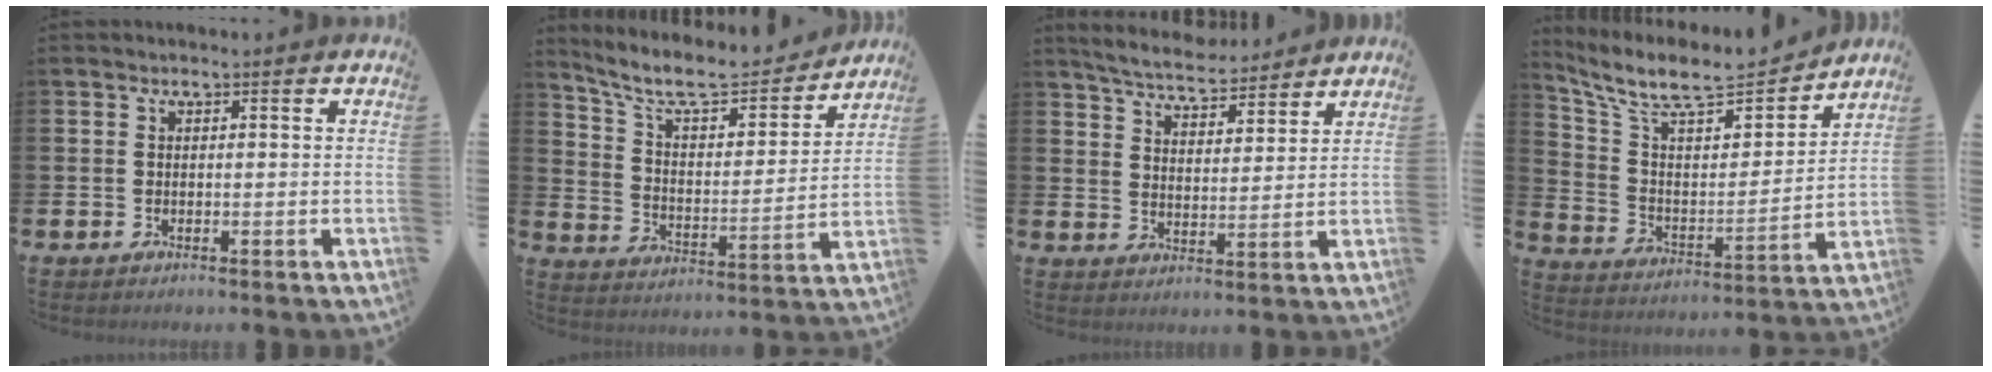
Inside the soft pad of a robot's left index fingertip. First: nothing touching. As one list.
[{"total": 9.0, "force": [8.0, 2.5, 3.4], "torque": [-0.100, -0.055, 0.135]}, {"total": 5.6, "force": [5.4, 0.9, 1.0], "torque": [-0.043, -0.028, 0.096]}, {"total": 9.1, "force": [8.0, 2.6, 3.6], "torque": [-0.105, -0.058, 0.135]}]